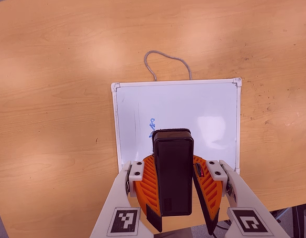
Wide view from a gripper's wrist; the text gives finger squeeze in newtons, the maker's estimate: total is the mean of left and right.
{"total": 10.1, "left": 10.1, "right": 10.2}